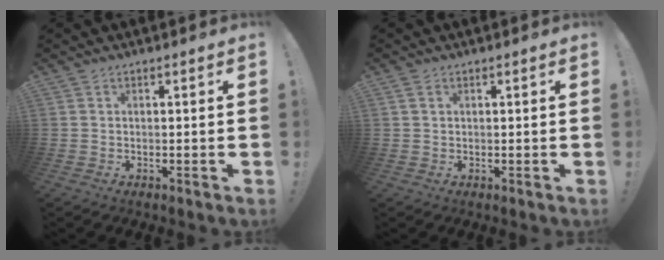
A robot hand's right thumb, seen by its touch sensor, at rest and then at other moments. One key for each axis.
{"total": 1.2, "fx": 0.7, "fy": 0.7, "fz": 0.8, "tx": -0.008, "ty": -0.001, "tz": 0.011}